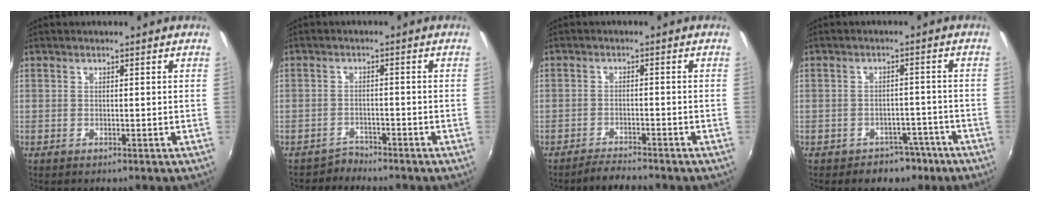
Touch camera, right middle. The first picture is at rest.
{"total": 2.5, "force": [-2.3, 0.7, -0.4], "torque": [0.004, 0.003, -0.043]}
{"total": 3.3, "force": [-3.2, 0.2, 0.8], "torque": [-0.033, -0.007, -0.058]}
{"total": 5.7, "force": [-3.9, 4.0, 1.1], "torque": [-0.025, 0.018, -0.041]}